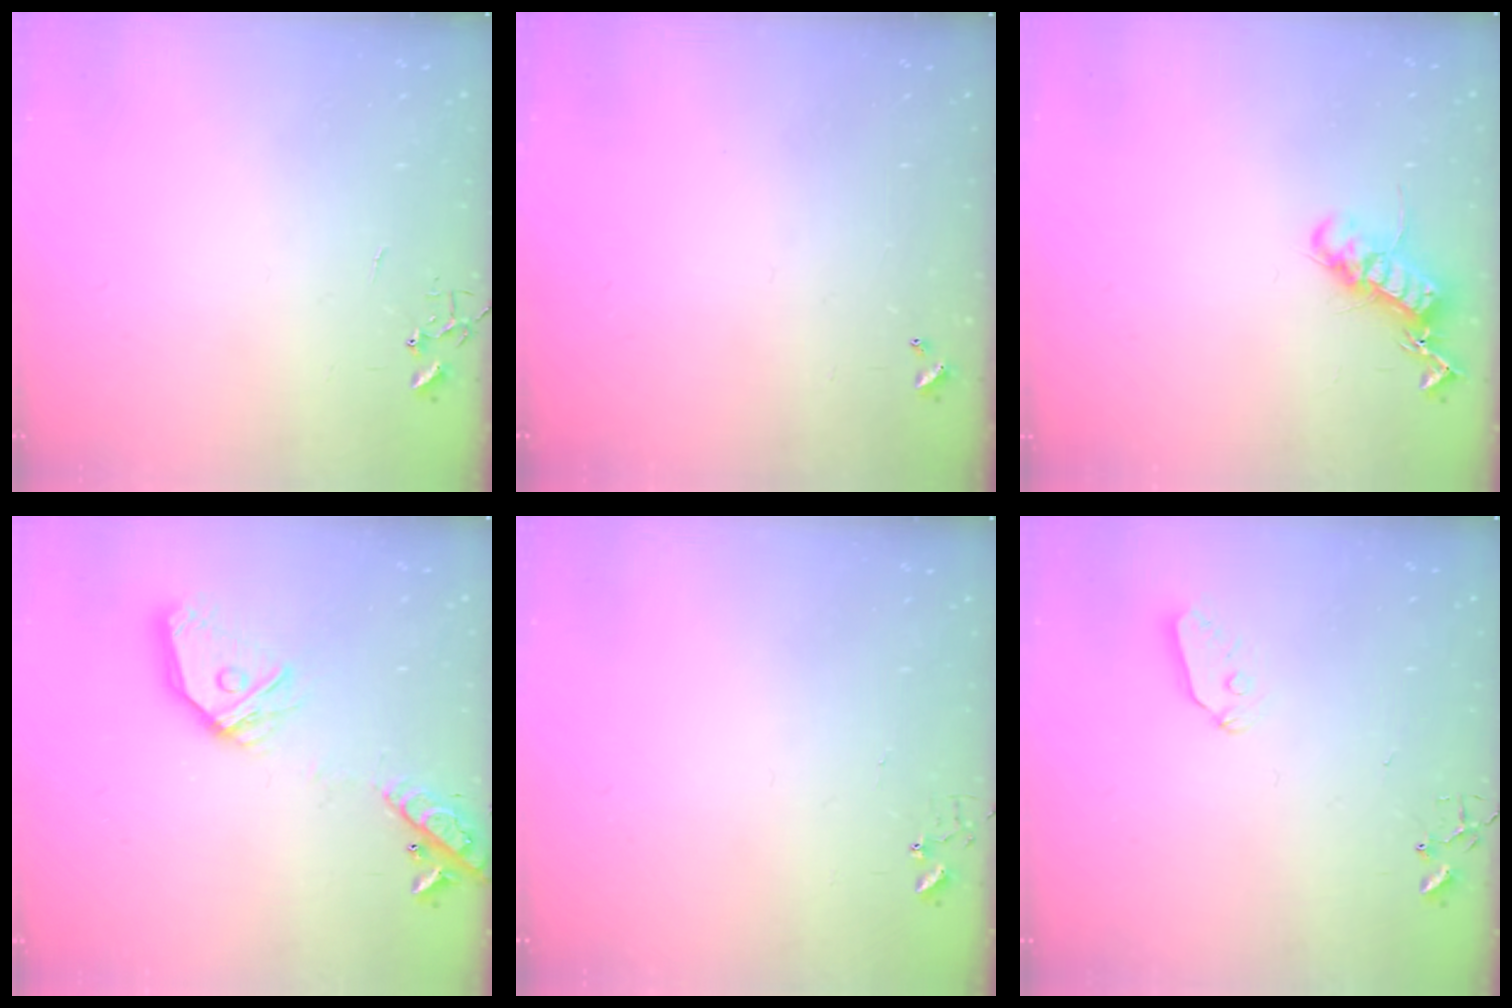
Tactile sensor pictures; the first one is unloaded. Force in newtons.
{"total": 0.0}
{"total": 13.3, "press": 13.3, "slide": 0.3}
{"total": 17.7, "press": 17.5, "slide": 2.5}
{"total": 5.0, "press": 5.0, "slide": 0.3}
{"total": 6.4, "press": 6.4, "slide": 0.3}